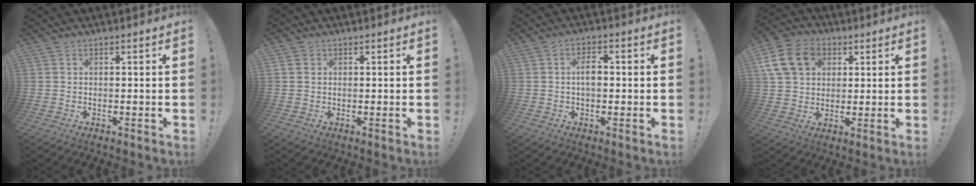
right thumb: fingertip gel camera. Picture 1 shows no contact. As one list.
[{"total": 1.9, "force": [0.4, 1.8, 0.5], "torque": [-0.007, 0.003, 0.009]}, {"total": 4.7, "force": [0.1, 2.8, 3.8], "torque": [-0.063, 0.005, -0.004]}, {"total": 15.2, "force": [4.9, 12.1, 7.7], "torque": [-0.118, -0.010, 0.103]}]